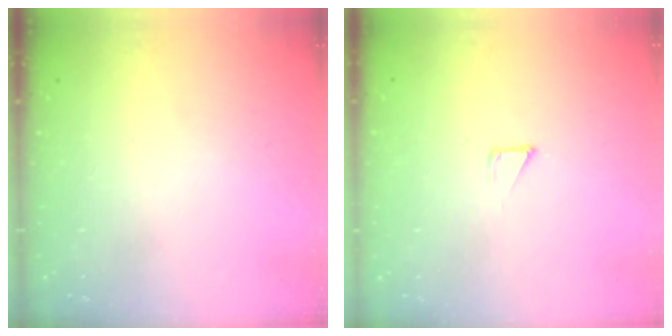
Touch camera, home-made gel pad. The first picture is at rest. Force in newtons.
{"total": 1.7, "press": 1.7, "slide": 0.0}